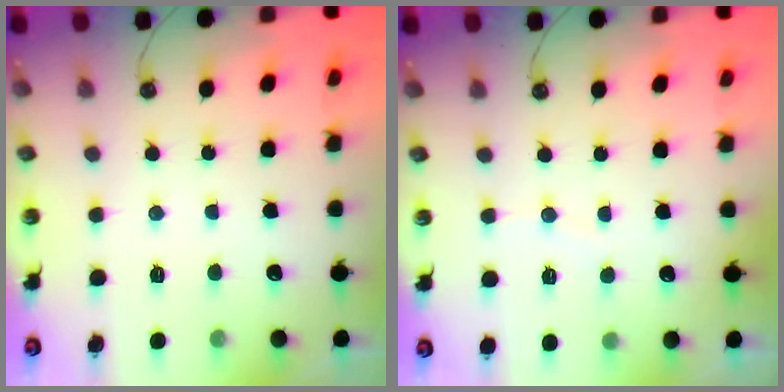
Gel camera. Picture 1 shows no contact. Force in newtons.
{"total": 3.3, "press": 3.2, "slide": 0.8}